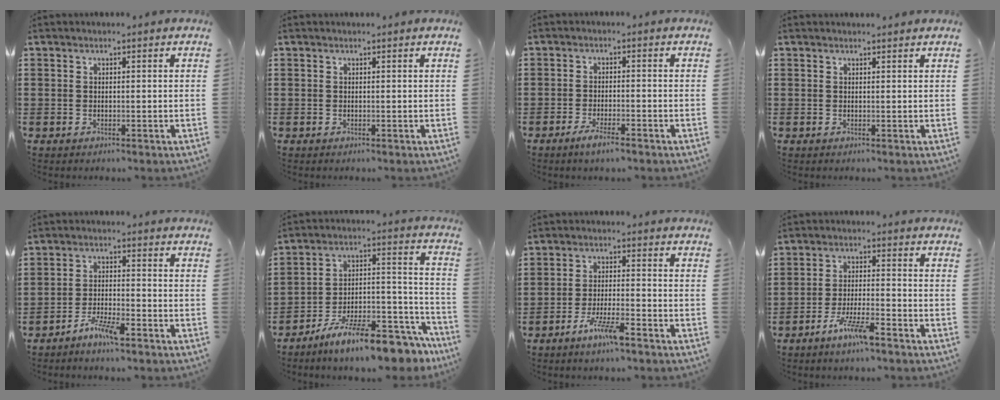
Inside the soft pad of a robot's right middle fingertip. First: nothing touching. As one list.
[{"total": 0.0}, {"total": 3.0, "force": [-2.1, 0.3, 2.1], "torque": [-0.042, 0.001, -0.041]}, {"total": 0.6, "force": [0.6, 0.0, 0.1], "torque": [0.004, -0.004, 0.009]}, {"total": 3.3, "force": [-2.4, 0.3, 2.2], "torque": [-0.051, 0.000, -0.049]}, {"total": 13.7, "force": [-11.5, 1.5, 7.4], "torque": [-0.105, 0.042, -0.204]}, {"total": 5.2, "force": [-3.4, 0.6, 3.8], "torque": [-0.081, -0.007, -0.064]}, {"total": 5.7, "force": [-3.9, 0.7, 4.1], "torque": [-0.086, -0.005, -0.072]}]